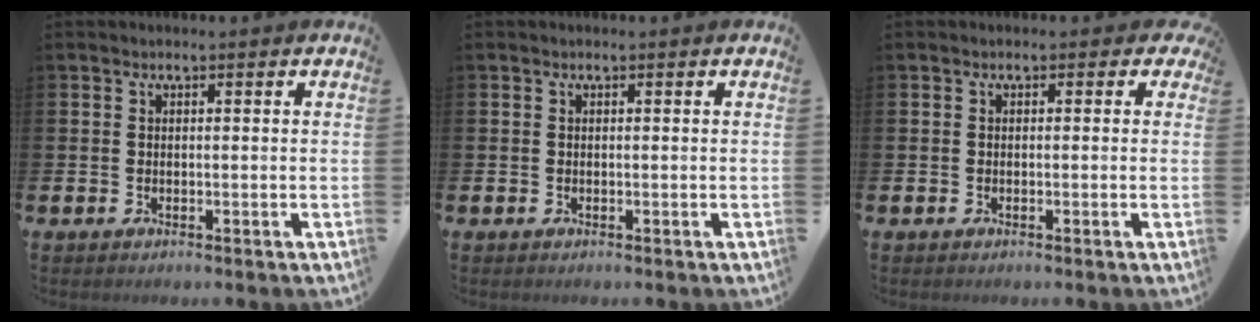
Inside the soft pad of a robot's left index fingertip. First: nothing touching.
{"total": 0.0}
{"total": 1.0, "force": [-0.4, 0.8, 0.4], "torque": [-0.007, 0.009, -0.012]}